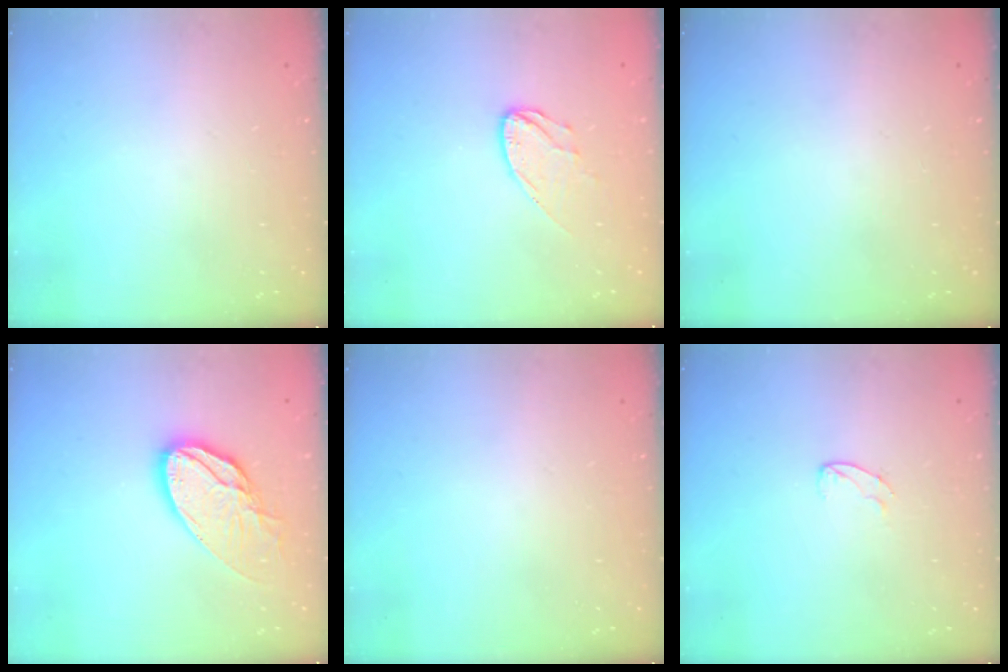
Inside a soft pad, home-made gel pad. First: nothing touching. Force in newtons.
{"total": 7.6, "press": 7.6, "slide": 0.2}
{"total": 0.0}
{"total": 15.1, "press": 15.1, "slide": 1.3}
{"total": 0.0}
{"total": 3.9, "press": 3.9, "slide": 0.3}